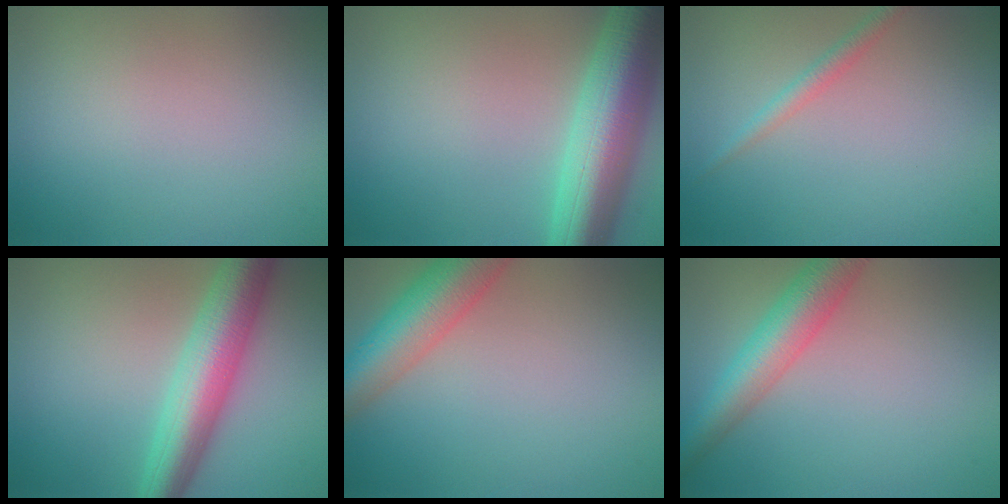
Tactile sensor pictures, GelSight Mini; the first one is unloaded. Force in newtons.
{"total": 9.2, "press": 9.2, "slide": 0.2}
{"total": 1.4, "press": 1.4, "slide": 0.1}
{"total": 6.7, "press": 6.7, "slide": 0.3}
{"total": 6.9, "press": 6.9, "slide": 0.3}
{"total": 5.4, "press": 5.4, "slide": 0.2}